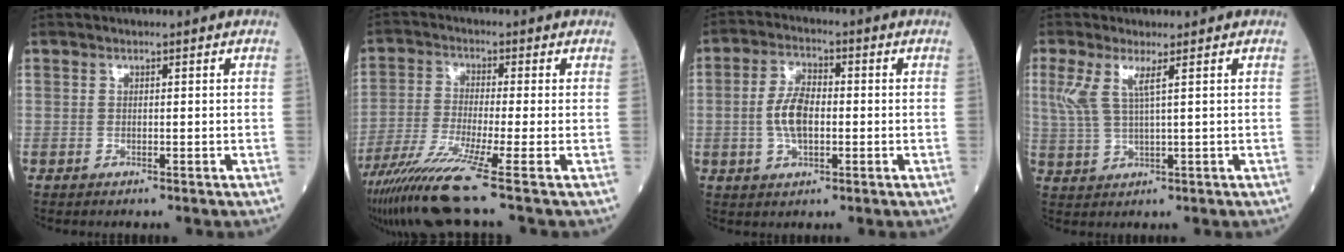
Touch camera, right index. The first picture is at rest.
{"total": 10.6, "force": [-7.2, -1.9, 7.5], "torque": [-0.146, -0.040, -0.132]}
{"total": 6.4, "force": [-0.7, 3.1, 5.6], "torque": [-0.119, 0.008, -0.016]}
{"total": 4.7, "force": [2.0, 0.4, 4.2], "torque": [-0.106, 0.012, 0.048]}